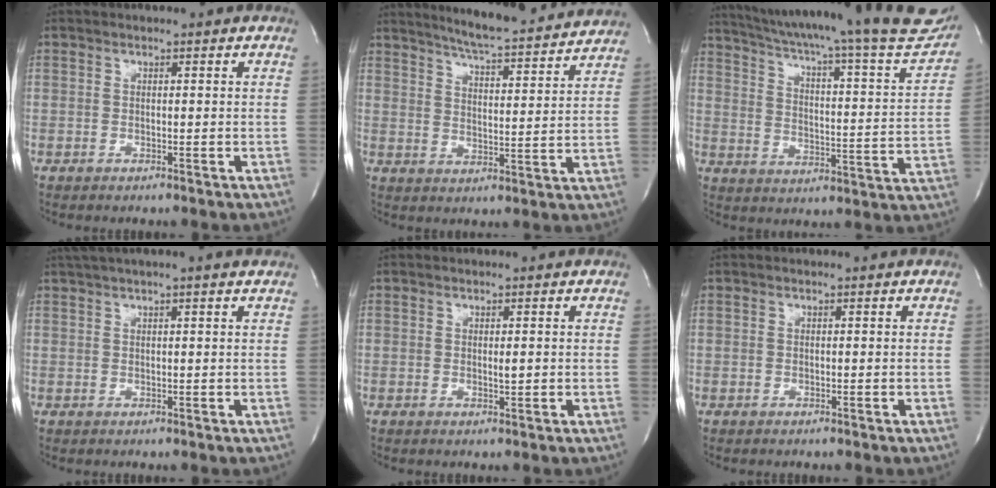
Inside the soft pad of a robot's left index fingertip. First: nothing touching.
{"total": 16.3, "force": [15.1, 1.0, 6.1], "torque": [-0.097, -0.010, 0.203]}
{"total": 30.5, "force": [26.6, 2.6, 14.6], "torque": [-0.227, -0.071, 0.336]}
{"total": 5.2, "force": [4.1, -0.7, 3.1], "torque": [-0.051, 0.029, 0.066]}
{"total": 1.0, "force": [0.1, 0.2, 1.0], "torque": [-0.018, -0.002, 0.002]}
{"total": 0.0}